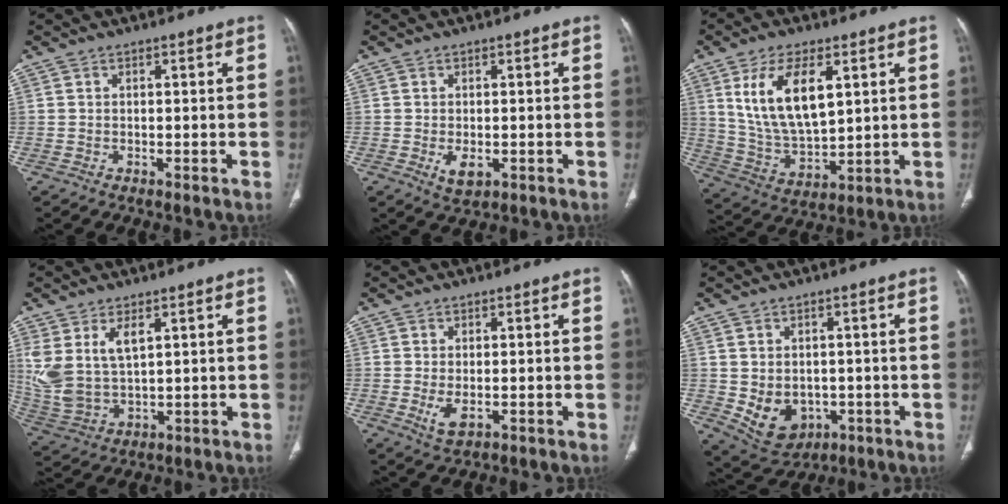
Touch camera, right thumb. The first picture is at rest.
{"total": 3.4, "force": [-0.8, 1.8, 2.7], "torque": [-0.045, -0.007, -0.007]}
{"total": 14.9, "force": [5.2, 7.1, 12.0], "torque": [-0.219, -0.022, 0.112]}
{"total": 10.5, "force": [4.0, 5.5, 8.0], "torque": [-0.172, -0.014, 0.096]}
{"total": 3.2, "force": [-0.6, 1.6, 2.8], "torque": [-0.056, -0.009, -0.005]}
{"total": 8.6, "force": [-1.6, 6.8, 5.0], "torque": [-0.064, 0.001, -0.001]}